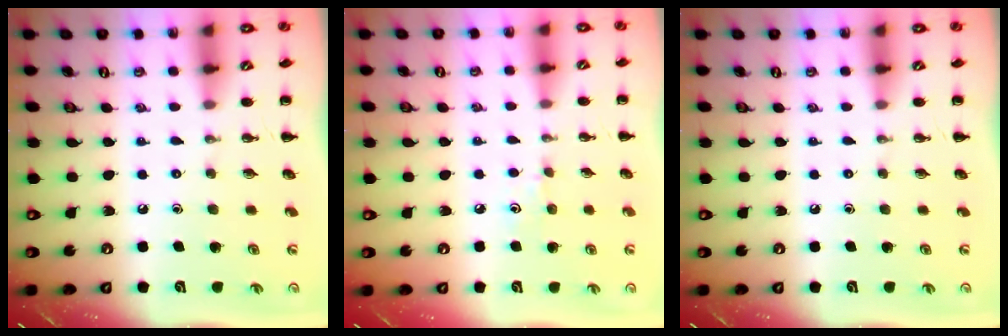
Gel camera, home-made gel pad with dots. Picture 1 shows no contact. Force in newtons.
{"total": 4.2, "press": 4.0, "slide": 1.5}
{"total": 0.0}